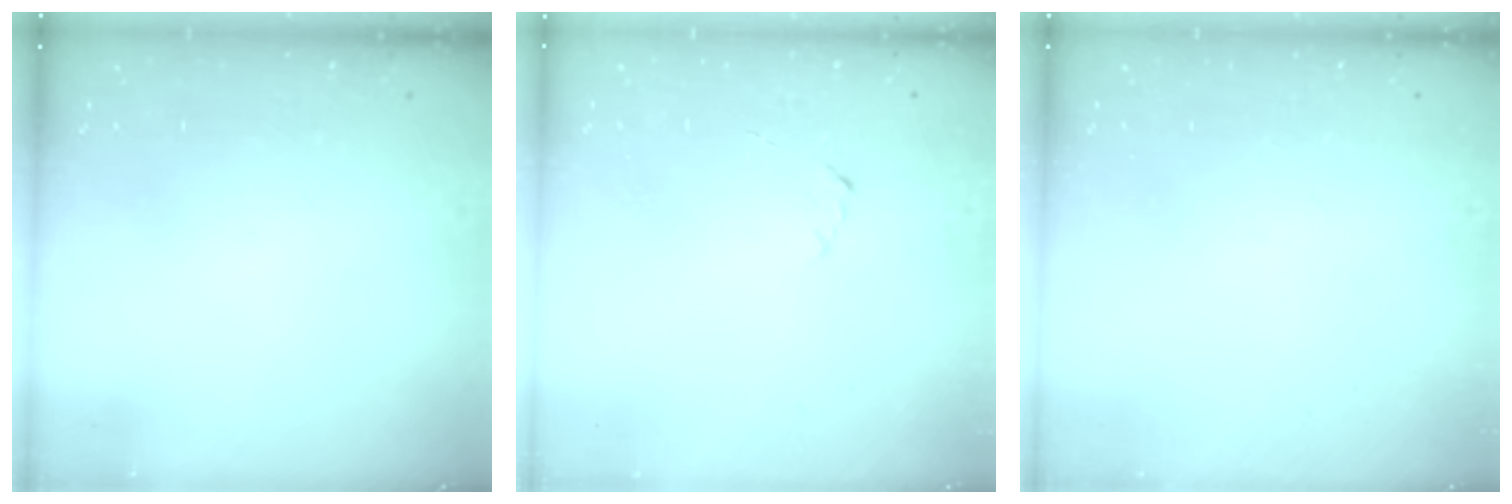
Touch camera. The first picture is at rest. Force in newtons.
{"total": 2.2, "press": 2.1, "slide": 0.3}
{"total": 0.0}